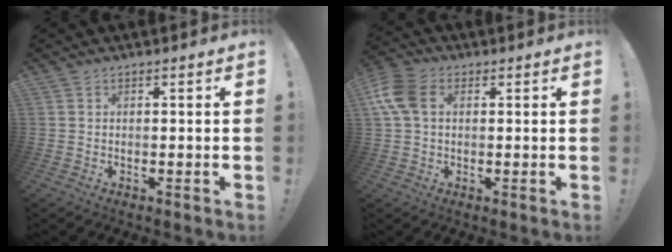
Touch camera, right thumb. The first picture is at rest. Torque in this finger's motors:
{"motor_torque": [1.02, 1.02, 0.15, 0.02, 0.07]}